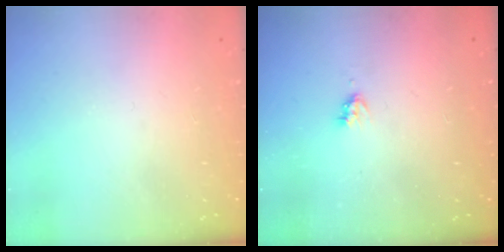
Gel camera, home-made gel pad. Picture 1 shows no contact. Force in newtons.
{"total": 2.6, "press": 2.6, "slide": 0.4}